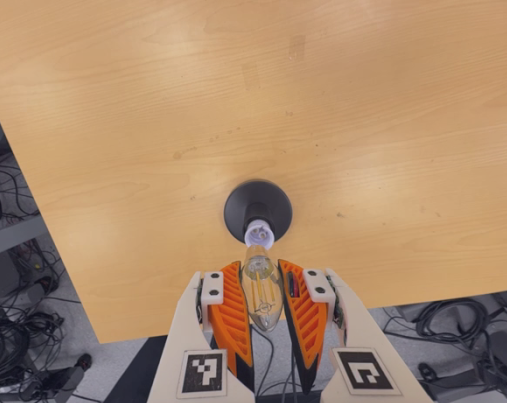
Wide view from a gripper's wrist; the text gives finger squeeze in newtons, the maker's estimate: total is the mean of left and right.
{"total": 20.8, "left": 23.5, "right": 18.0}